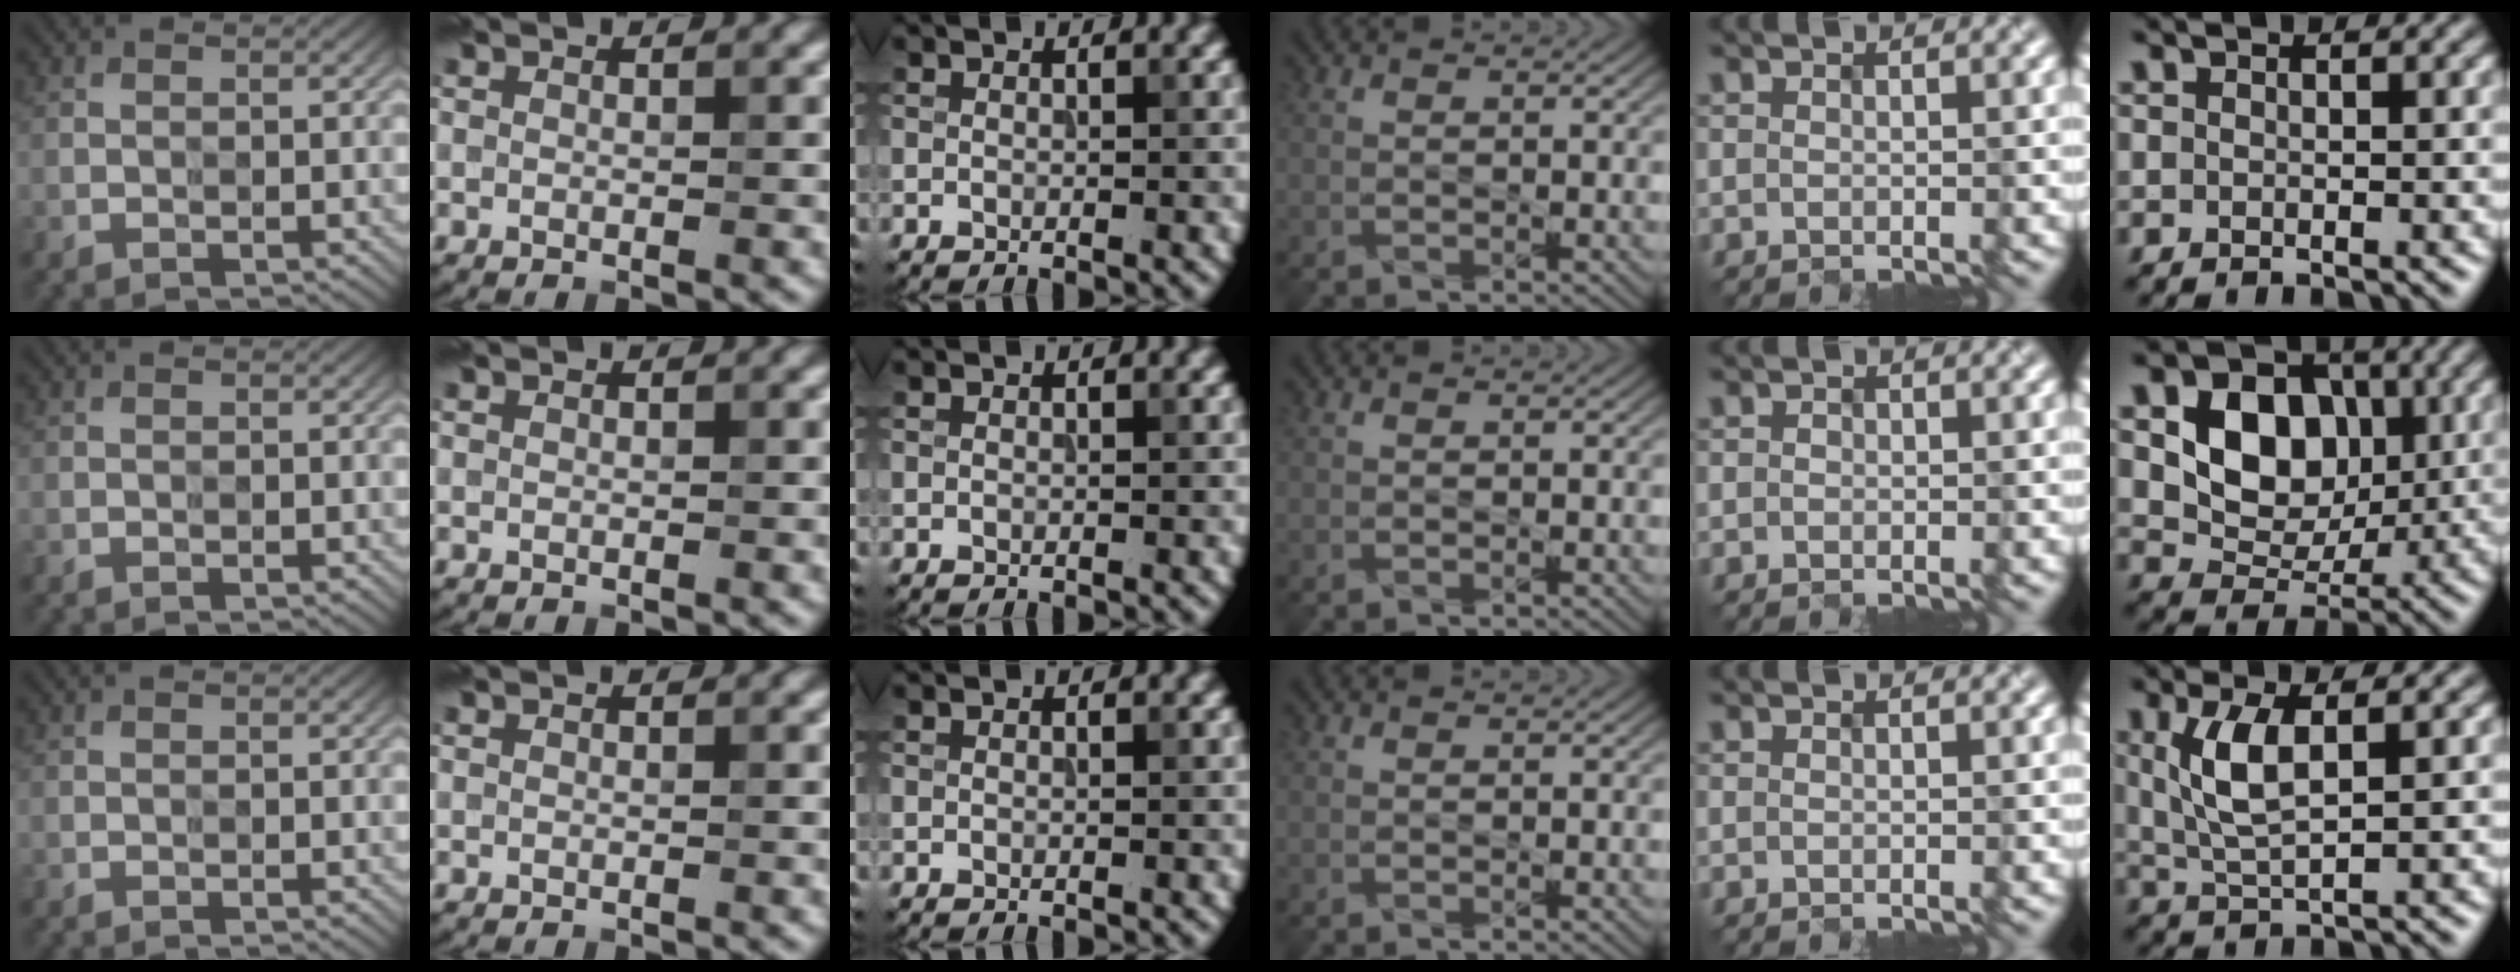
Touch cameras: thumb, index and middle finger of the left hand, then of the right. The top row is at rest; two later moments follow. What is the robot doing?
{"motion": "extract", "object": "drawer"}